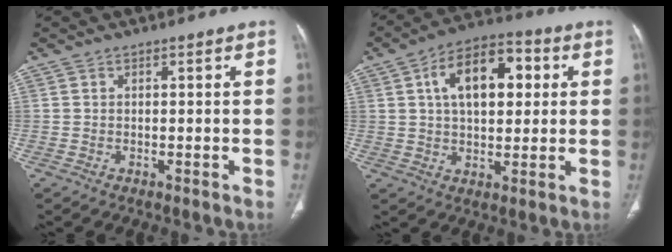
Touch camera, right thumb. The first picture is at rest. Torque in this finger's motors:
{"motor_torque": [-1.16, 1.40, 0.99, 1.04, 0.27]}